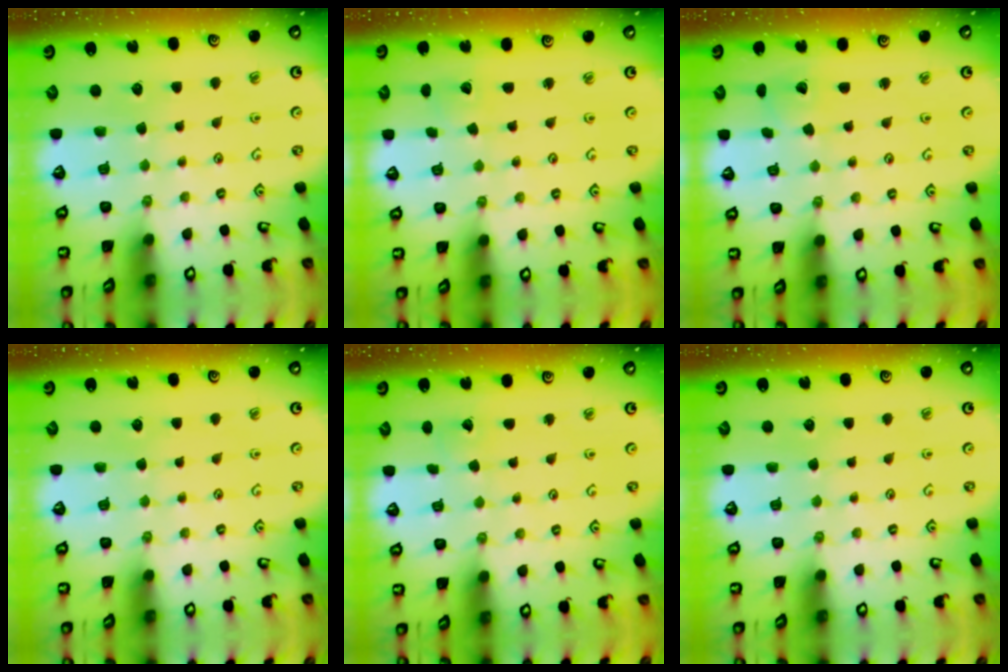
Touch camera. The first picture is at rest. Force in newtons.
{"total": 1.8, "press": 1.8, "slide": 0.1}
{"total": 2.3, "press": 2.3, "slide": 0.3}
{"total": 0.0}
{"total": 1.4, "press": 1.4, "slide": 0.0}
{"total": 0.0}